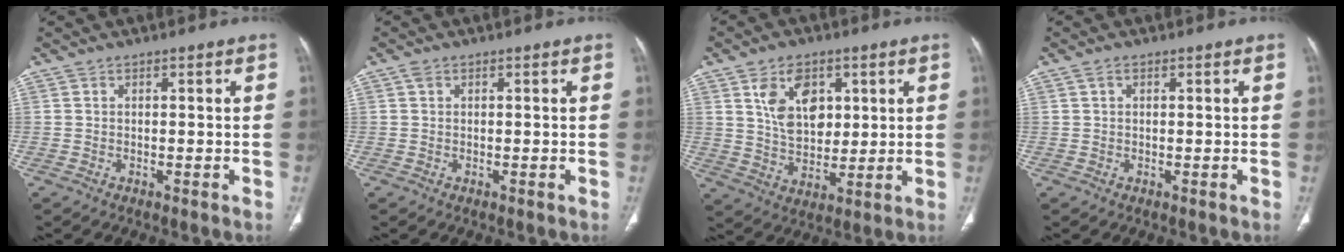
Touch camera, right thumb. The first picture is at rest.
{"total": 1.7, "force": [0.8, 1.2, 1.0], "torque": [-0.014, 0.005, 0.014]}
{"total": 10.8, "force": [4.0, 7.1, 7.1], "torque": [-0.090, -0.019, 0.079]}
{"total": 1.1, "force": [0.5, 0.6, 0.7], "torque": [-0.015, 0.007, 0.008]}